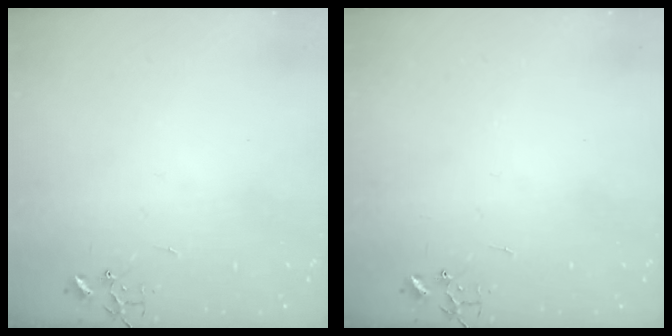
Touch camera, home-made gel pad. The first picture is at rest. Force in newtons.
{"total": 0.0}